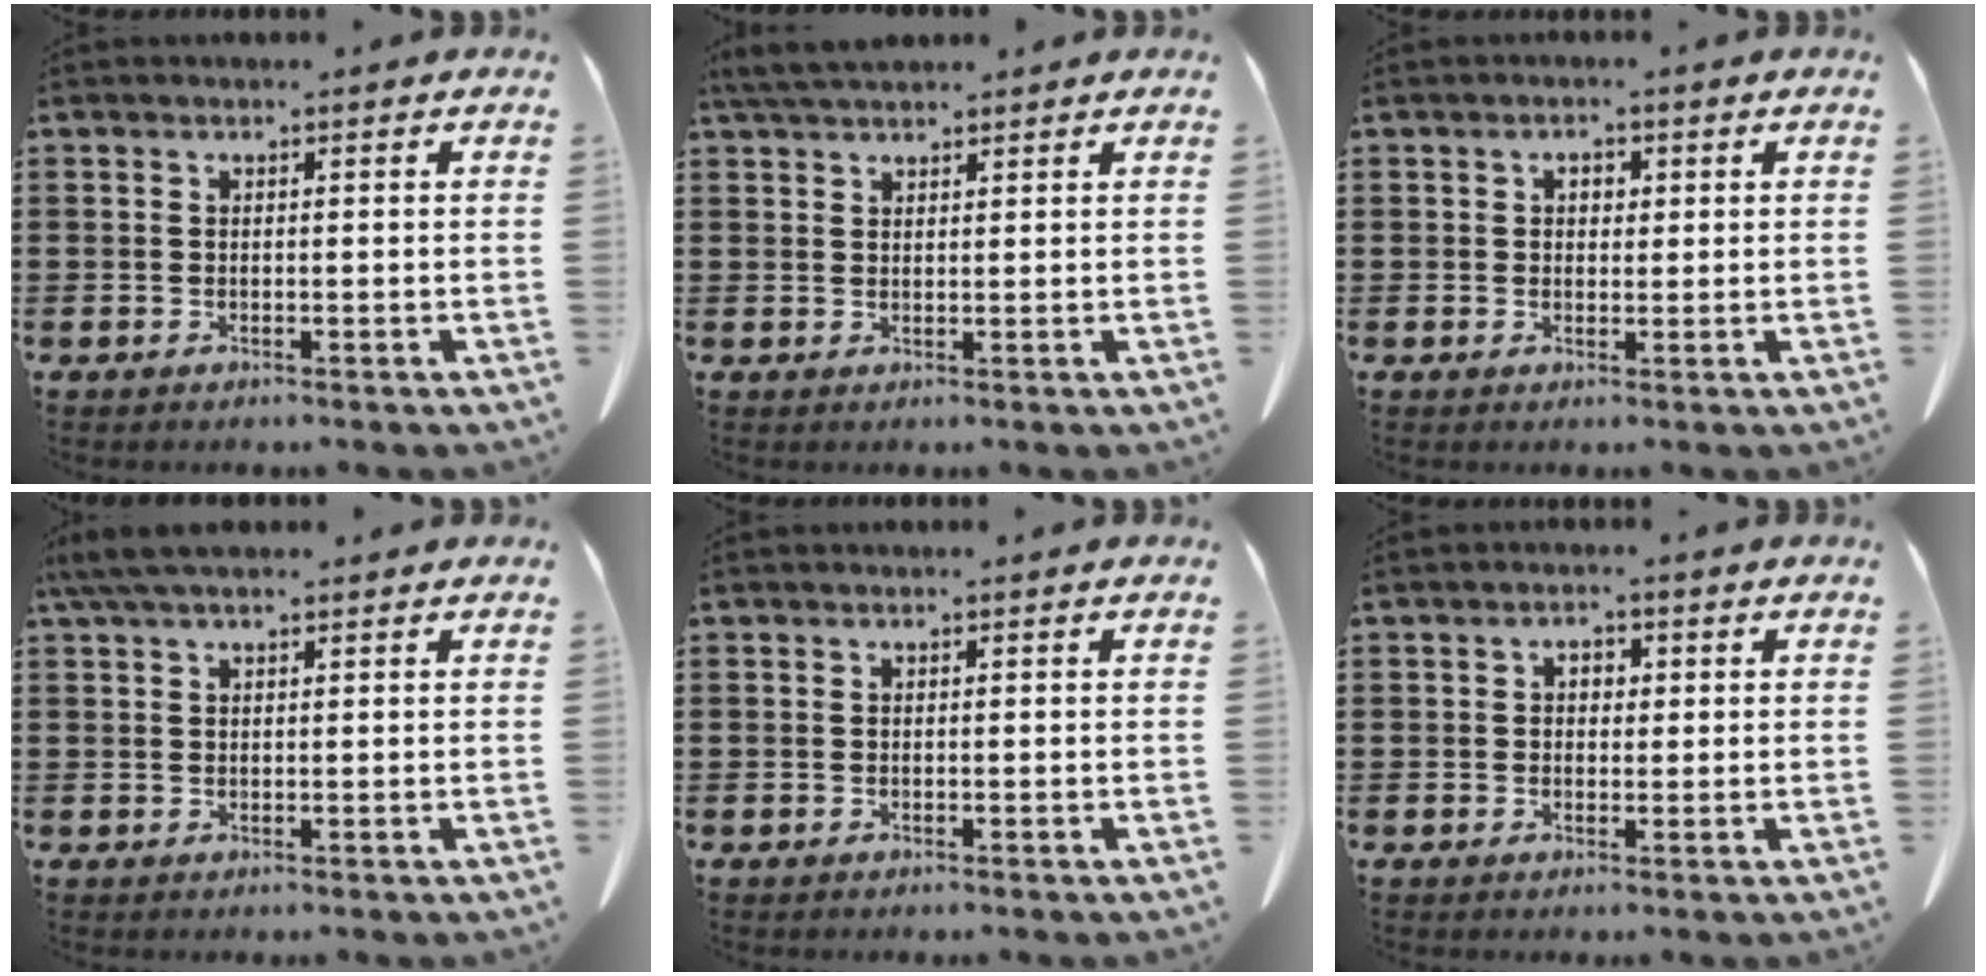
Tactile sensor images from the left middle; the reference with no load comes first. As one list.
[{"total": 3.5, "force": [3.1, 0.8, 1.5], "torque": [-0.037, -0.001, 0.058]}, {"total": 2.0, "force": [0.7, 1.5, 1.1], "torque": [-0.019, 0.007, 0.009]}, {"total": 3.4, "force": [2.2, 1.0, 2.4], "torque": [-0.053, 0.005, 0.042]}, {"total": 0.0}, {"total": 2.0, "force": [0.4, 1.5, 1.2], "torque": [-0.020, 0.006, 0.004]}]